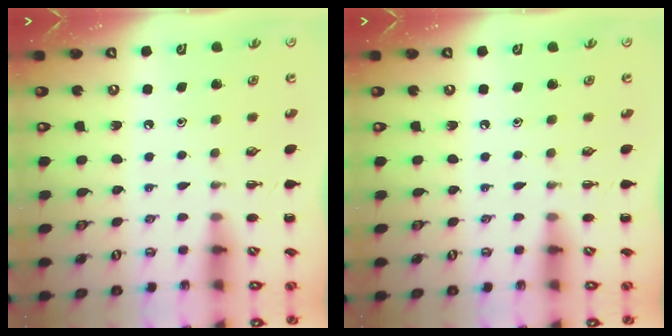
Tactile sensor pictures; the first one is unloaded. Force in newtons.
{"total": 0.0}